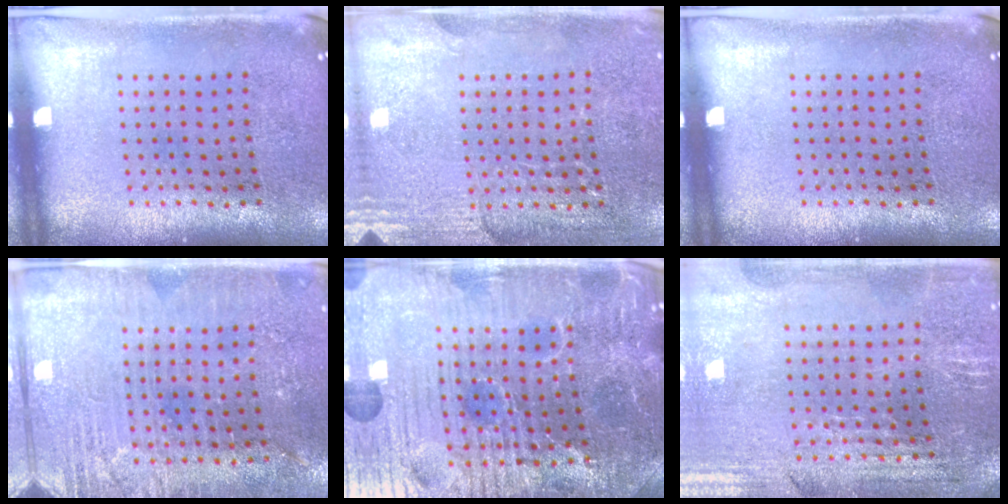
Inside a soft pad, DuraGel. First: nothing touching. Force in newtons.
{"total": 2.9, "press": 2.8, "slide": 0.8}
{"total": 0.0}
{"total": 2.9, "press": 2.9, "slide": 0.4}
{"total": 5.6, "press": 5.3, "slide": 1.6}
{"total": 1.1, "press": 1.1, "slide": 0.3}